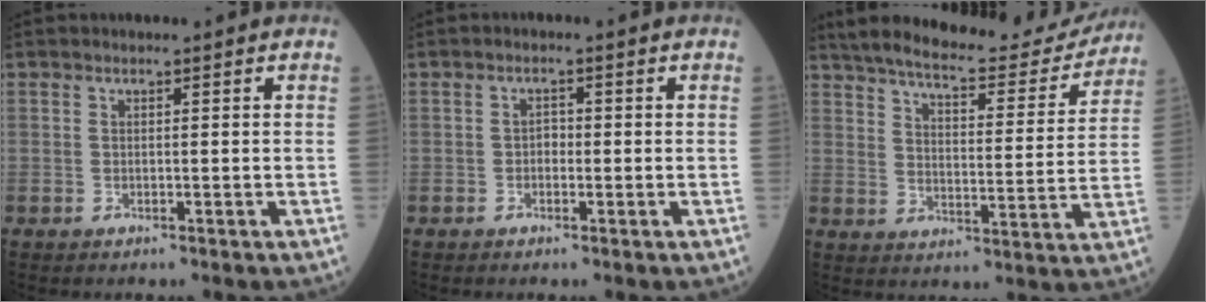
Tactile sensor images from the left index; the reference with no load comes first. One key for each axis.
{"total": 1.4, "fx": -0.3, "fy": 0.9, "fz": 0.9, "tx": -0.011, "ty": 0.005, "tz": -0.008}
{"total": 20.9, "fx": 19.1, "fy": 4.0, "fz": 7.5, "tx": -0.120, "ty": -0.014, "tz": 0.255}